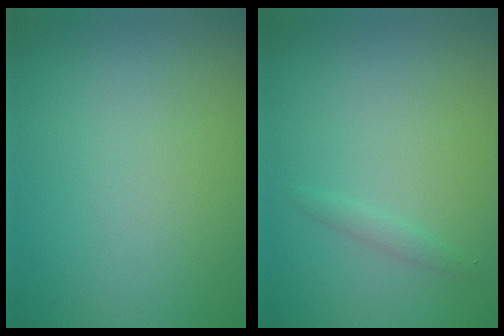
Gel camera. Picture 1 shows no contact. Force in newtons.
{"total": 0.8, "press": 0.8, "slide": 0.1}